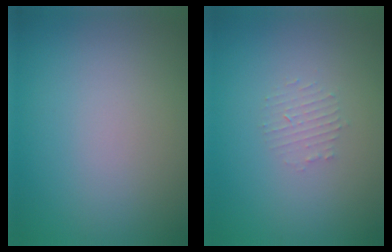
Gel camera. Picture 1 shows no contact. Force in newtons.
{"total": 1.2, "press": 1.1, "slide": 0.2}